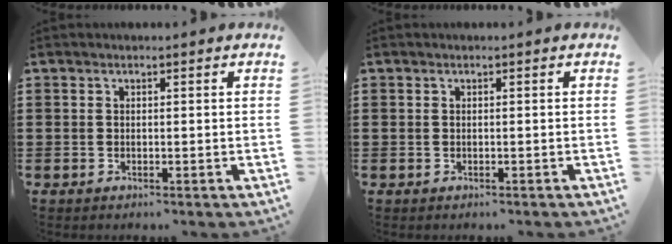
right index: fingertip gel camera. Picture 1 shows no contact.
{"total": 0.0}